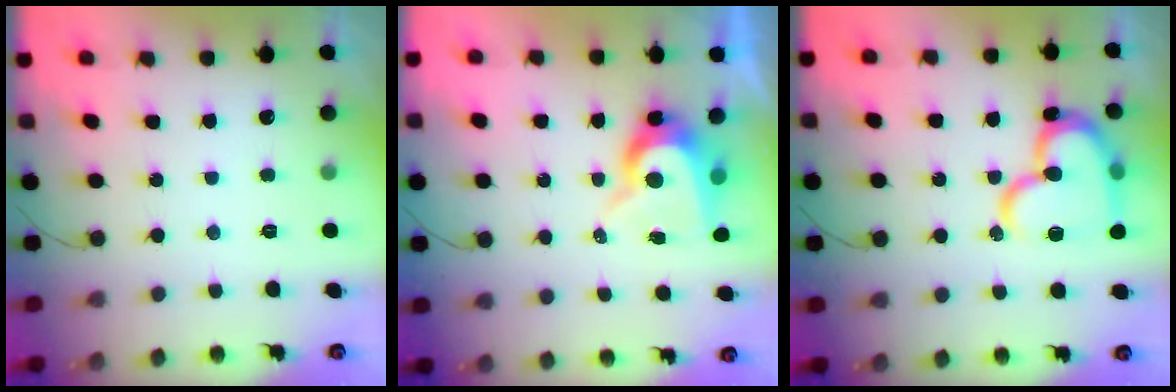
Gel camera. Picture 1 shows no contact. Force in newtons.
{"total": 9.2, "press": 9.2, "slide": 0.7}
{"total": 19.4, "press": 19.3, "slide": 1.9}